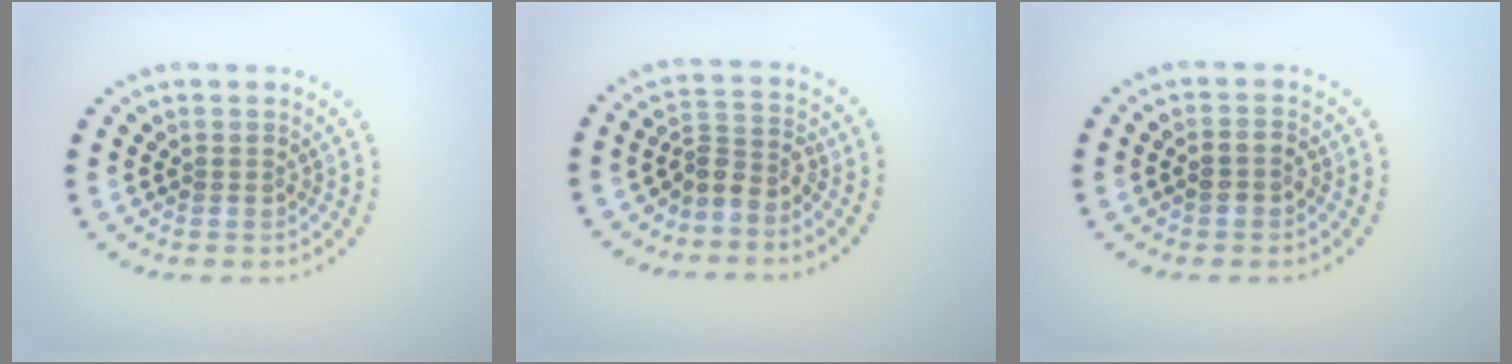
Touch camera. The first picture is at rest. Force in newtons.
{"total": 2.8, "press": 2.0, "slide": 2.0}
{"total": 1.6, "press": 1.5, "slide": 0.6}